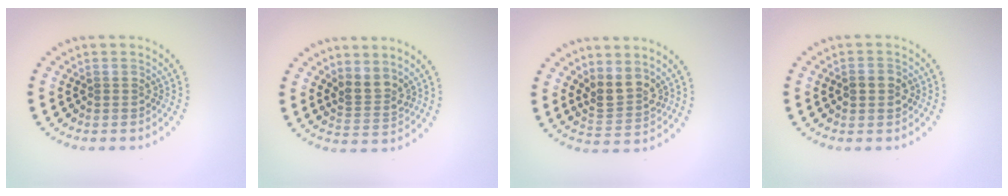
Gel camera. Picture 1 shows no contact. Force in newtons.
{"total": 2.5, "press": 1.9, "slide": 1.7}
{"total": 2.7, "press": 2.3, "slide": 1.5}
{"total": 1.8, "press": 1.8, "slide": 0.1}